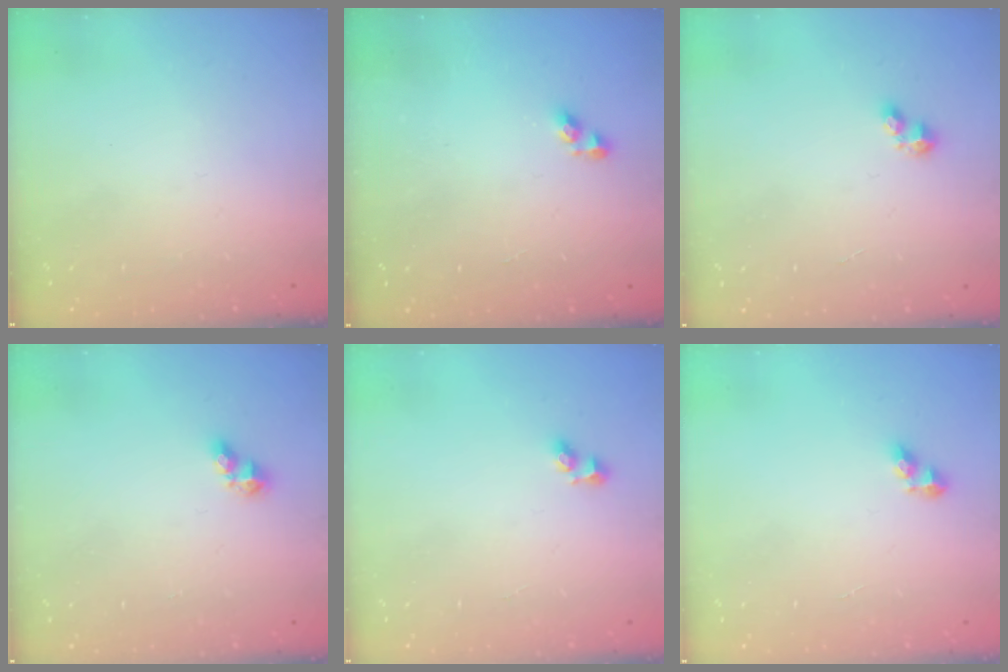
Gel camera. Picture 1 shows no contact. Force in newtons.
{"total": 4.1, "press": 4.1, "slide": 0.5}
{"total": 3.0, "press": 3.0, "slide": 0.4}
{"total": 5.7, "press": 5.7, "slide": 0.5}
{"total": 4.6, "press": 4.3, "slide": 1.8}
{"total": 5.0, "press": 5.0, "slide": 0.6}